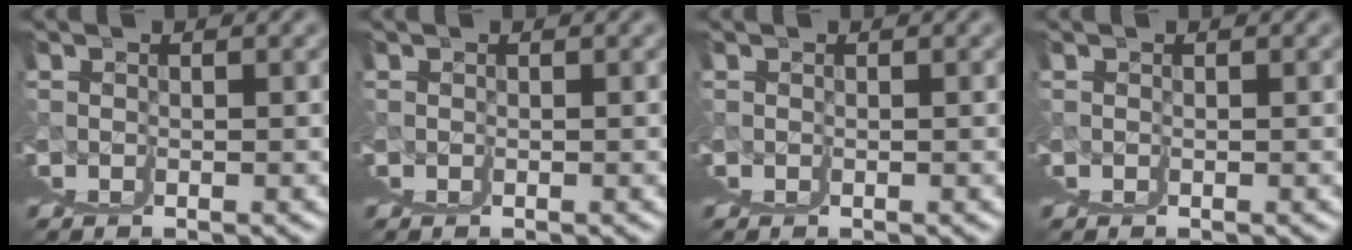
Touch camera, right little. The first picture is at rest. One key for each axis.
{"total": 0.0}
{"total": 0.0}
{"total": 0.0}